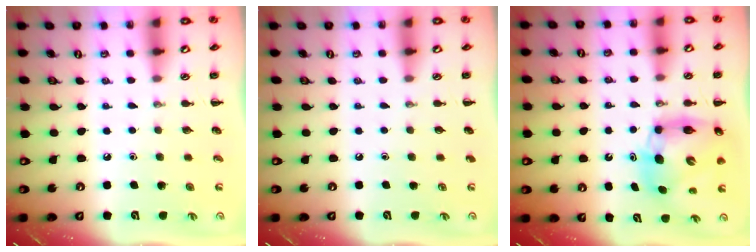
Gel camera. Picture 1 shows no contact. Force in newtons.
{"total": 0.0}
{"total": 9.0, "press": 8.6, "slide": 2.5}